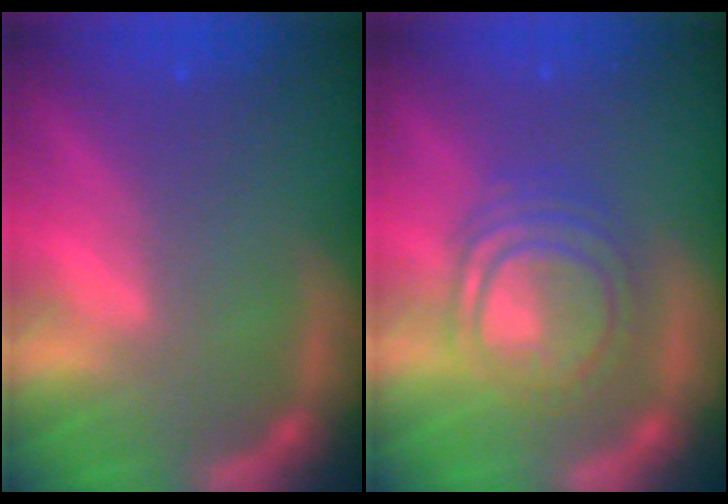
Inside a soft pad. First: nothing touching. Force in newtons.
{"total": 7.6}